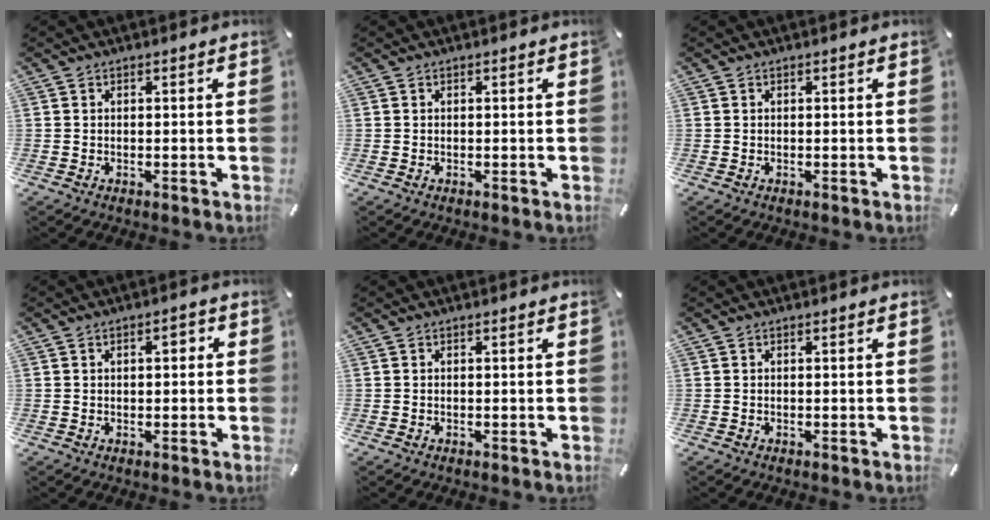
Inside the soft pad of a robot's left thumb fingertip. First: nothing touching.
{"total": 0.0}
{"total": 0.0}
{"total": 2.6, "force": [0.5, 1.6, 2.0], "torque": [-0.025, 0.004, 0.000]}
{"total": 0.0}
{"total": 0.0}